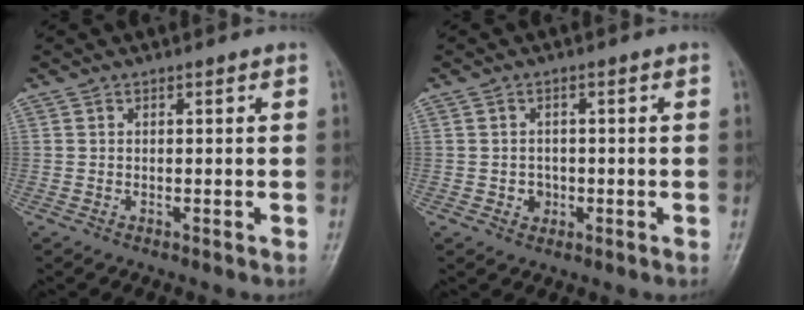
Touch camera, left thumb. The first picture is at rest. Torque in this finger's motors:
{"motor_torque": [-0.21, 0.04, 0.19, 0.13, -0.01]}